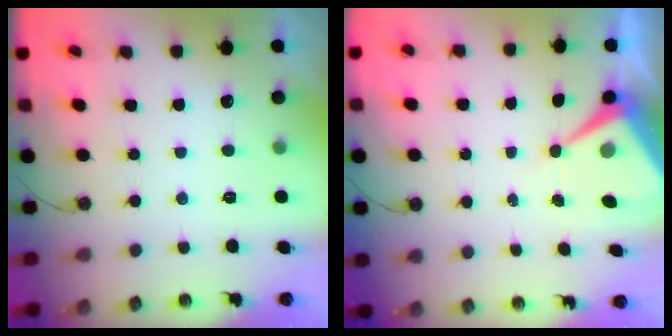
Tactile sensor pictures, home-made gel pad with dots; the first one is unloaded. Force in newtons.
{"total": 8.2, "press": 8.2, "slide": 0.6}